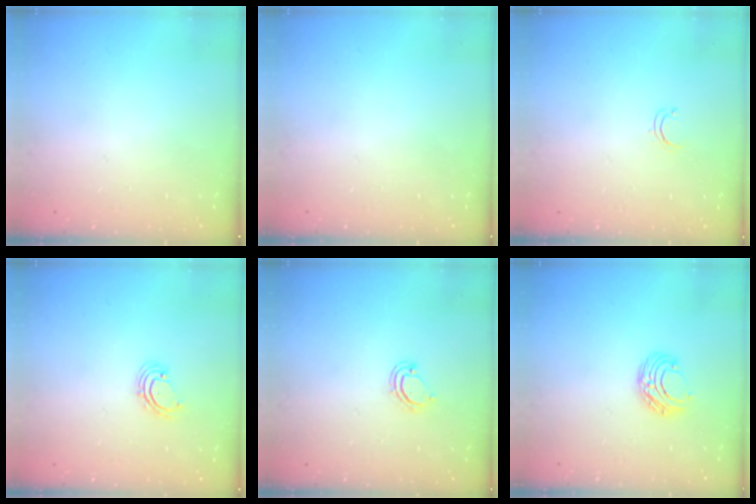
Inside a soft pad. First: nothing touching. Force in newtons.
{"total": 0.0}
{"total": 2.4, "press": 2.4, "slide": 0.2}
{"total": 2.8, "press": 2.8, "slide": 0.2}
{"total": 4.4, "press": 4.4, "slide": 0.2}
{"total": 6.4, "press": 6.3, "slide": 0.6}